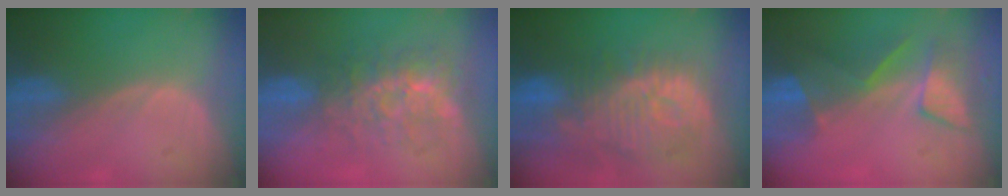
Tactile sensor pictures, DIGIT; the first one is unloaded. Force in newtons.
{"total": 8.7, "press": 7.5, "slide": 4.4}
{"total": 12.5, "press": 11.1, "slide": 5.6}
{"total": 8.5, "press": 7.3, "slide": 4.3}